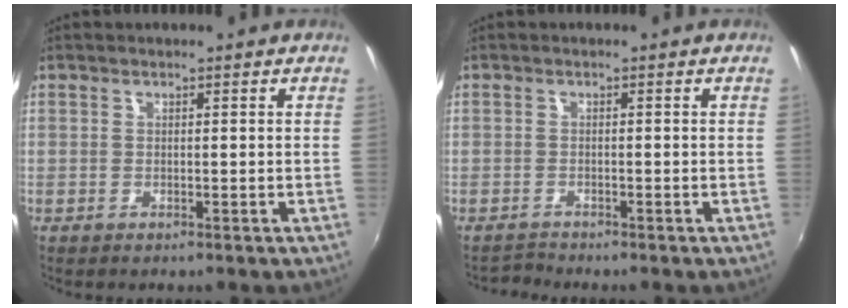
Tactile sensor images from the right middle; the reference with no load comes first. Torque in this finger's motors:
{"motor_torque": [-0.87, -1.27, -0.04, -0.02]}